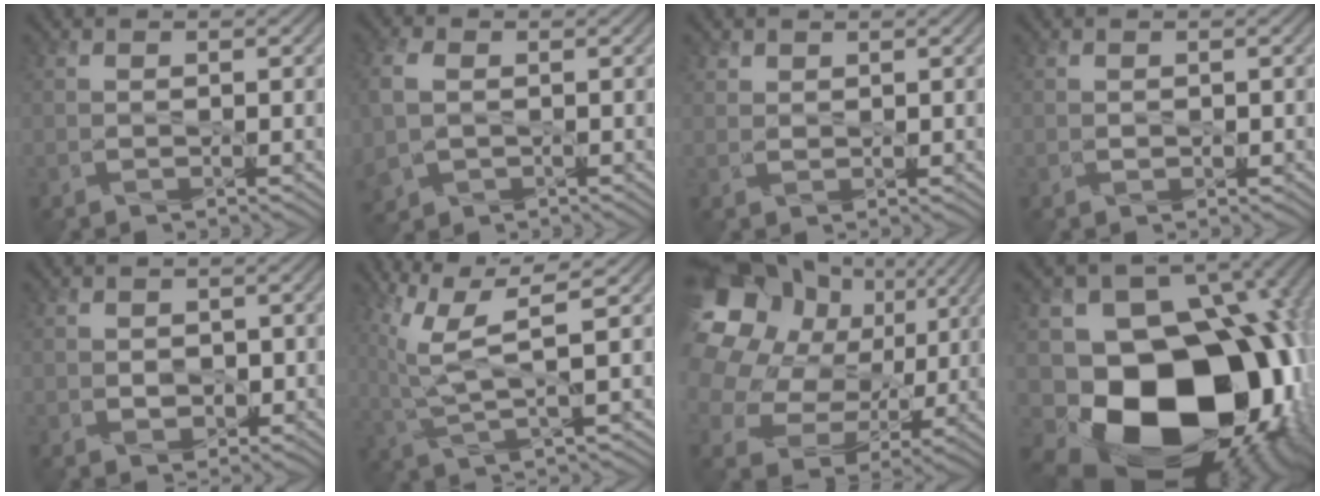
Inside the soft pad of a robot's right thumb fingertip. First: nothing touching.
{"total": 5.2, "force": [0.3, 4.0, 3.3], "torque": [-0.102, -0.008, 0.007]}
{"total": 1.6, "force": [1.1, 1.1, 0.3], "torque": [-0.008, 0.000, 0.025]}
{"total": 0.7, "force": [0.0, 0.6, 0.3], "torque": [-0.006, -0.006, 0.001]}
{"total": 2.1, "force": [-0.1, 1.8, 1.1], "torque": [-0.023, -0.007, -0.001]}
{"total": 8.5, "force": [2.9, 2.0, 7.7], "torque": [-0.174, 0.017, 0.062]}
{"total": 20.2, "force": [6.9, 15.8, 10.4], "torque": [-0.303, 0.042, 0.150]}
{"total": 18.9, "force": [-4.3, 14.3, 11.6], "torque": [-0.170, -0.052, -0.051]}